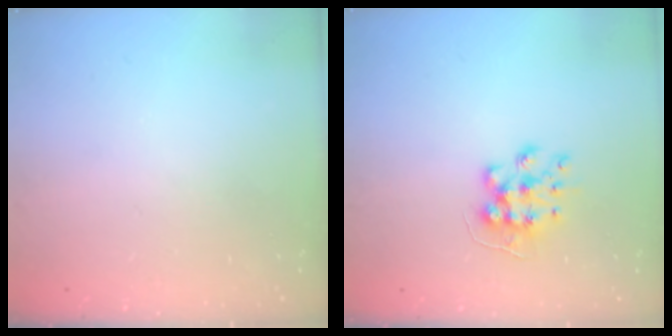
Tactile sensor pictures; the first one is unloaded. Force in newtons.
{"total": 9.8, "press": 9.8, "slide": 0.3}